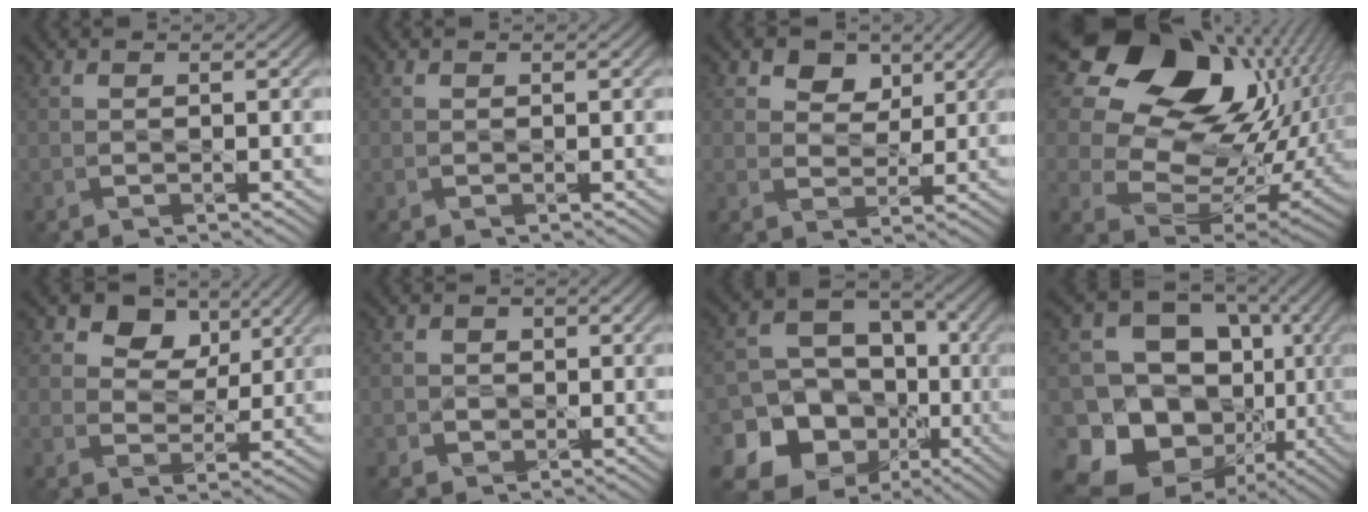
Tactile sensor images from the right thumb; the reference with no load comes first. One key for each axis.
{"total": 0.0}
{"total": 4.8, "fx": 3.2, "fy": 3.1, "fz": 1.9, "tx": -0.038, "ty": -0.007, "tz": 0.052}
{"total": 22.0, "fx": 8.9, "fy": 15.7, "fz": 12.6, "tx": -0.312, "ty": 0.026, "tz": 0.195}
{"total": 7.3, "fx": 4.5, "fy": 4.8, "fz": 3.1, "tx": -0.071, "ty": -0.001, "tz": 0.077}
{"total": 2.8, "fx": -0.1, "fy": 2.8, "fz": 0.1, "tx": 0.001, "ty": 0.017, "tz": -0.018}
{"total": 17.5, "fx": -5.0, "fy": 15.1, "fz": 7.3, "tx": -0.196, "ty": -0.019, "tz": -0.078}
{"total": 18.3, "fx": -4.0, "fy": 15.5, "fz": 8.9, "tx": -0.217, "ty": -0.017, "tz": -0.055}